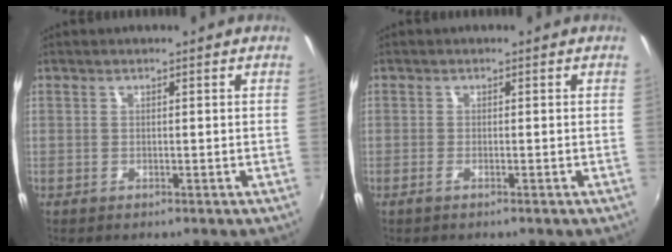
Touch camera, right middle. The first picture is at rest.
{"total": 1.1, "force": [-0.8, -0.2, 0.8], "torque": [-0.018, -0.003, -0.016]}